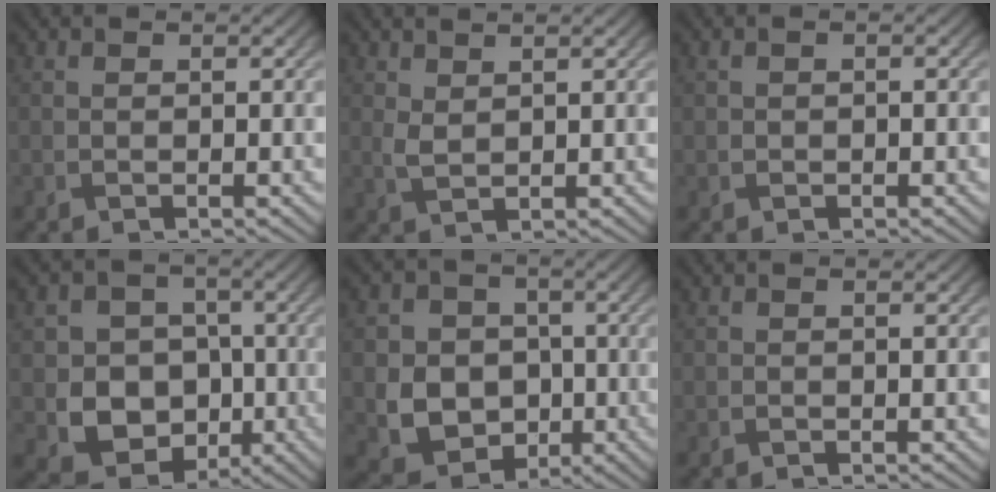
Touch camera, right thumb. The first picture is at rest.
{"total": 2.0, "force": [1.1, 0.8, 1.4], "torque": [-0.040, -0.002, 0.027]}
{"total": 0.9, "force": [-0.1, 0.6, 0.6], "torque": [-0.014, 0.002, 0.000]}
{"total": 10.0, "force": [-1.9, 8.6, 4.8], "torque": [-0.092, -0.017, -0.054]}
{"total": 9.2, "force": [-1.4, 7.9, 4.4], "torque": [-0.094, -0.019, -0.040]}
{"total": 0.0}